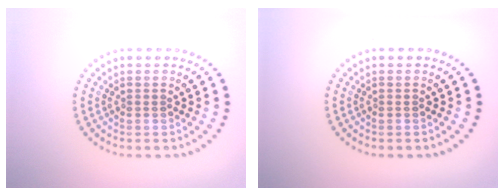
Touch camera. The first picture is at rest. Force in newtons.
{"total": 0.0}